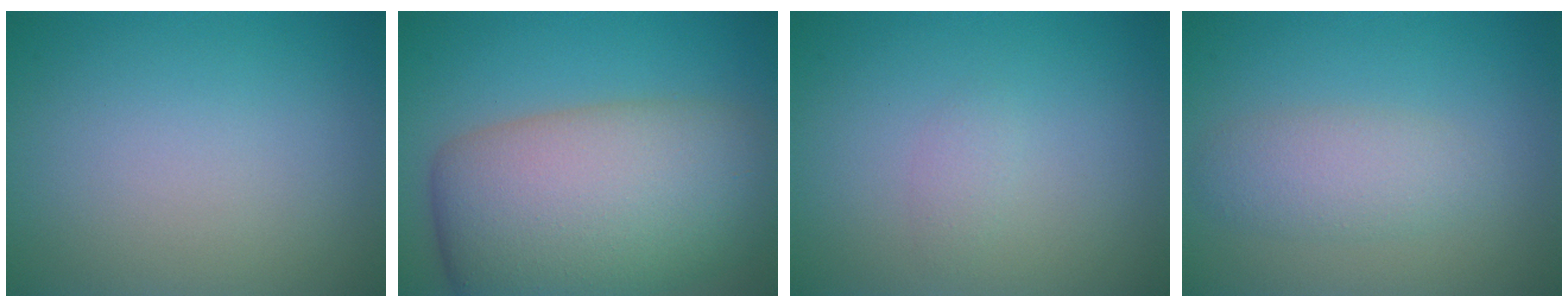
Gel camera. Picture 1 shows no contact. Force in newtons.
{"total": 12.7, "press": 12.7, "slide": 0.6}
{"total": 0.8, "press": 0.8, "slide": 0.0}
{"total": 2.9, "press": 2.9, "slide": 0.2}